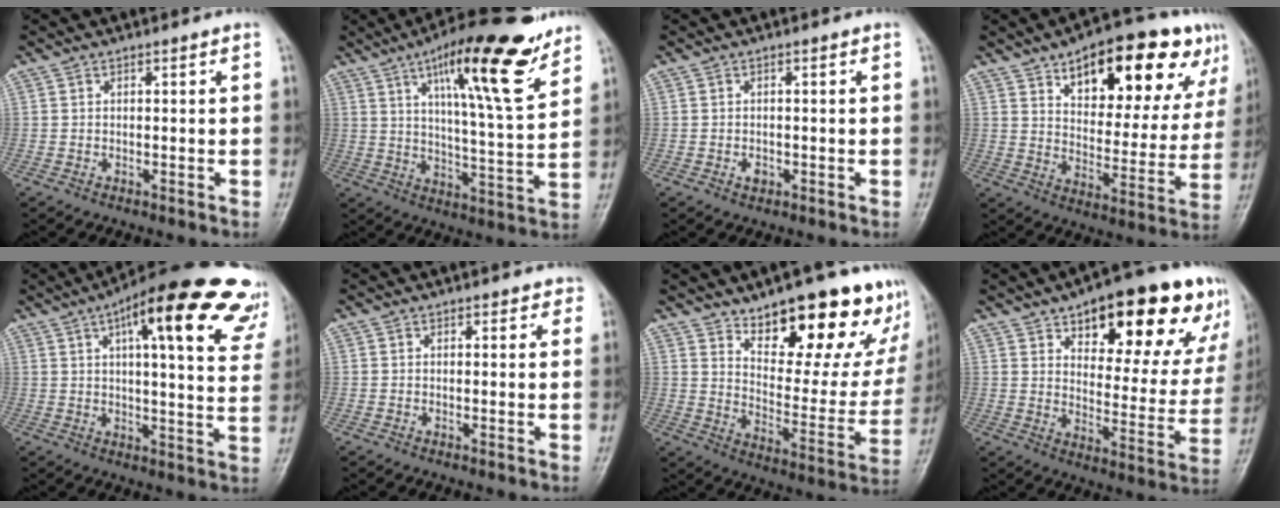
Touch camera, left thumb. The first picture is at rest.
{"total": 19.0, "force": [11.3, 4.0, 14.8], "torque": [-0.205, -0.053, 0.177]}
{"total": 1.3, "force": [-0.5, 1.0, 0.7], "torque": [-0.008, 0.001, -0.007]}
{"total": 23.0, "force": [12.8, 10.1, 16.2], "torque": [-0.174, -0.026, 0.188]}
{"total": 27.1, "force": [15.3, 7.0, 21.3], "torque": [-0.264, -0.024, 0.193]}
{"total": 1.5, "force": [1.0, 1.1, 0.5], "torque": [0.016, -0.003, 0.006]}
{"total": 23.1, "force": [15.3, 9.2, 14.7], "torque": [-0.140, -0.097, 0.219]}
{"total": 25.4, "force": [14.9, 10.3, 17.8], "torque": [-0.185, -0.037, 0.204]}